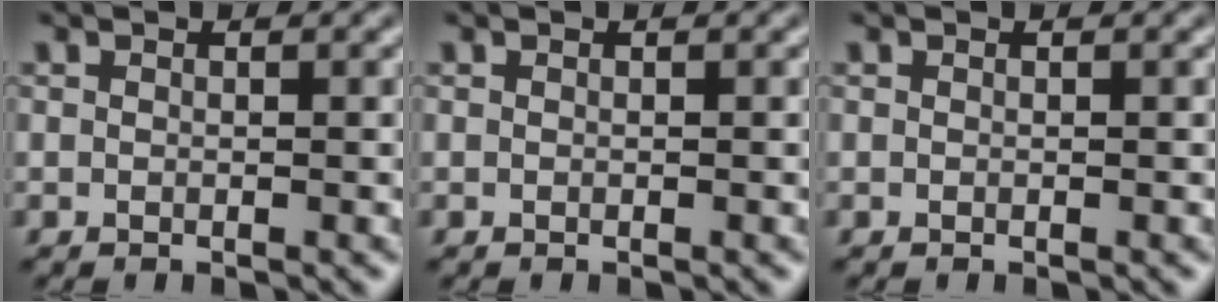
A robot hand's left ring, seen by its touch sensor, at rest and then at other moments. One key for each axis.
{"total": 0.0}
{"total": 0.0}